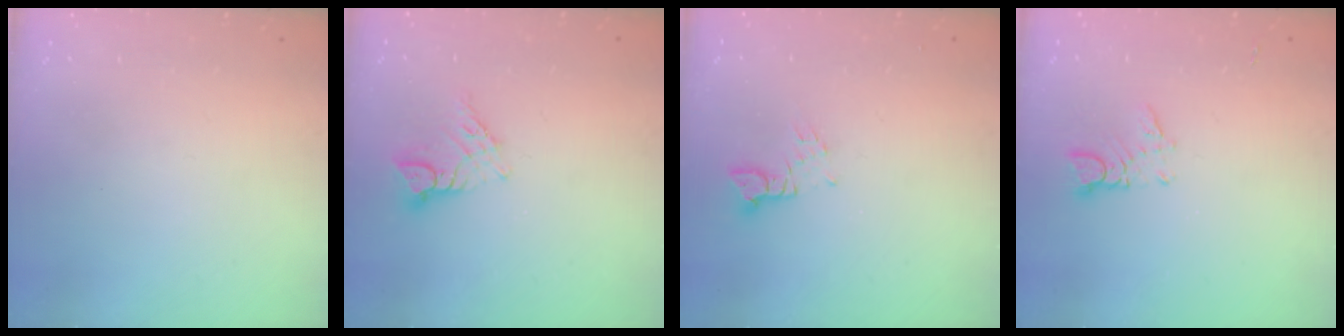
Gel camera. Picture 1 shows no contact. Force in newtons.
{"total": 8.8, "press": 8.8, "slide": 0.6}
{"total": 2.3, "press": 2.3, "slide": 0.2}
{"total": 2.7, "press": 2.6, "slide": 0.3}